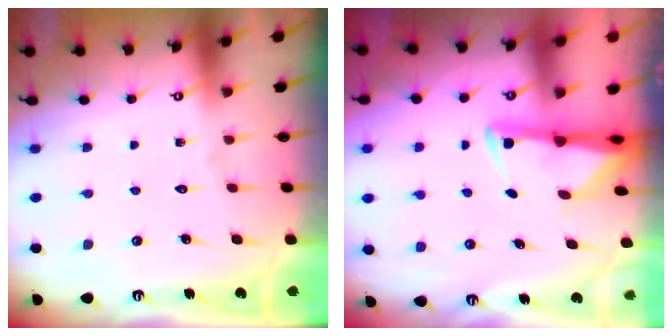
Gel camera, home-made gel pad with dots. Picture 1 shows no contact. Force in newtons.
{"total": 3.0, "press": 2.9, "slide": 0.6}